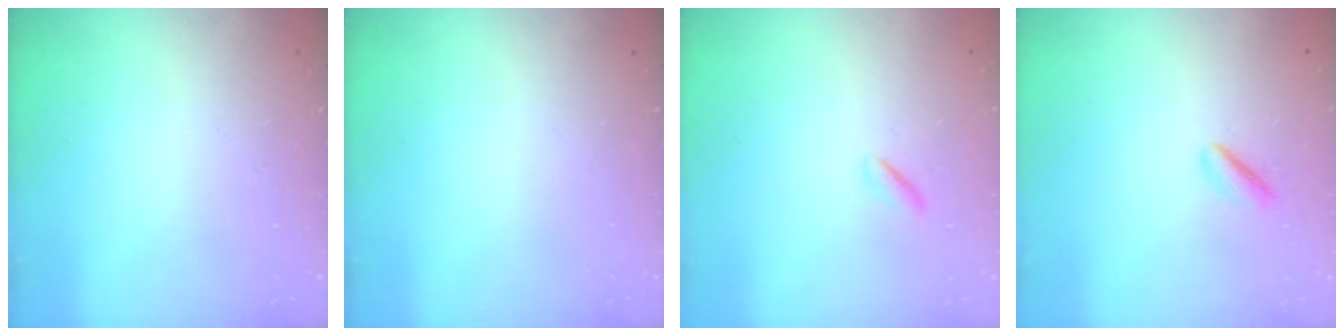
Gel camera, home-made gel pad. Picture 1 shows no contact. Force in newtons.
{"total": 0.0}
{"total": 0.5, "press": 0.0, "slide": 0.5}
{"total": 1.9, "press": 1.9, "slide": 0.4}